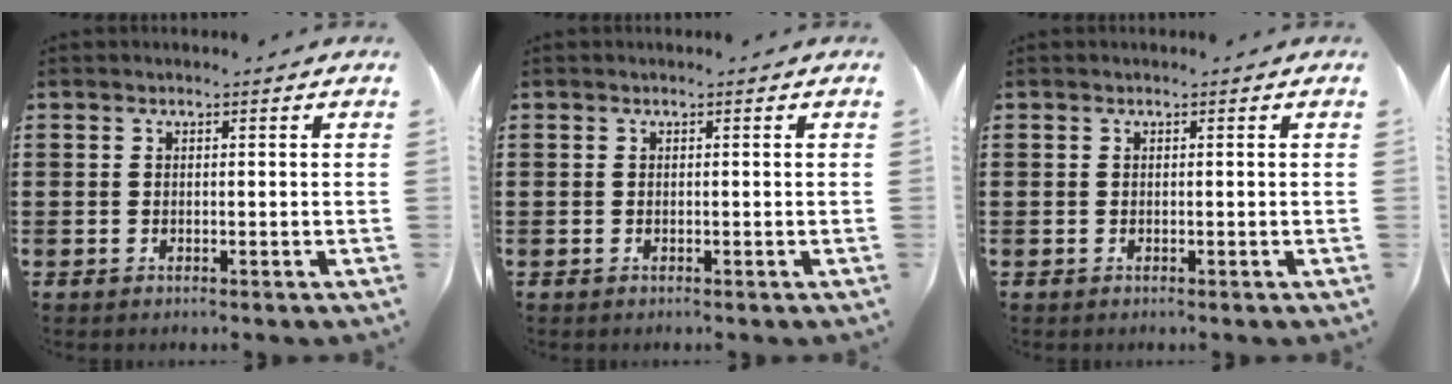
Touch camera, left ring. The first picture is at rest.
{"total": 0.0}
{"total": 0.0}